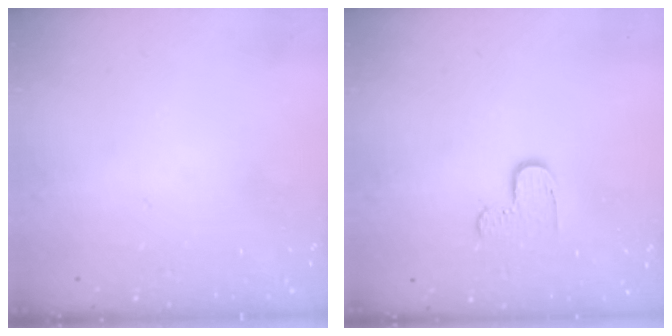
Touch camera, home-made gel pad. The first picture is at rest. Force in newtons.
{"total": 4.7, "press": 4.6, "slide": 0.4}